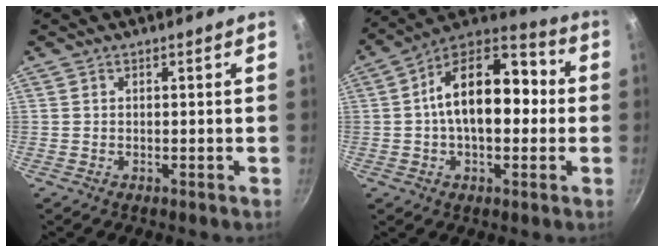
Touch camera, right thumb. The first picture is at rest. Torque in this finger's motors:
{"motor_torque": [0.23, 2.99, 1.19, -0.04, 0.16]}